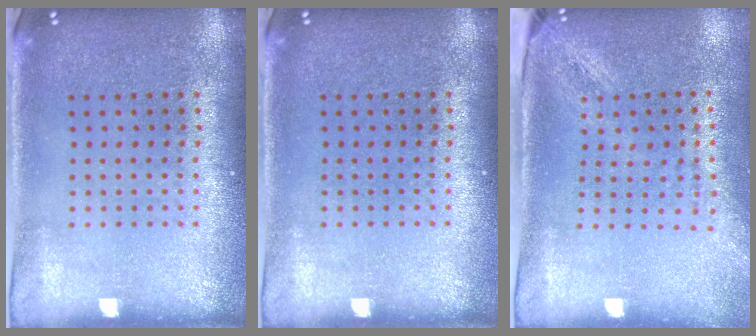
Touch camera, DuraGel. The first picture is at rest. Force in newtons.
{"total": 0.0}
{"total": 2.0, "press": 1.6, "slide": 1.3}